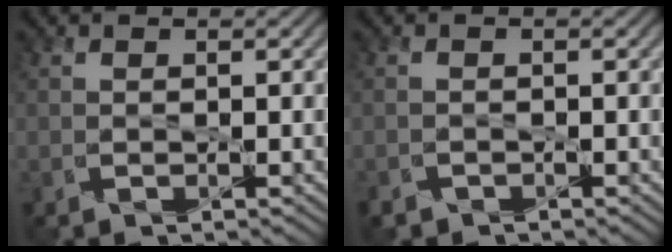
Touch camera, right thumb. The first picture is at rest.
{"total": 0.9, "force": [-0.9, 0.3, -0.2], "torque": [0.005, -0.002, -0.021]}